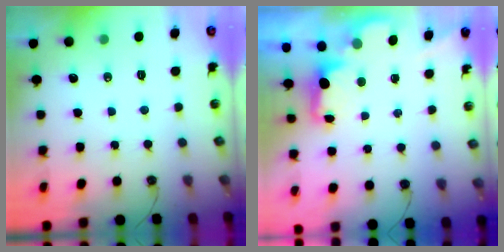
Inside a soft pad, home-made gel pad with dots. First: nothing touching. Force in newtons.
{"total": 1.5, "press": 1.4, "slide": 0.7}